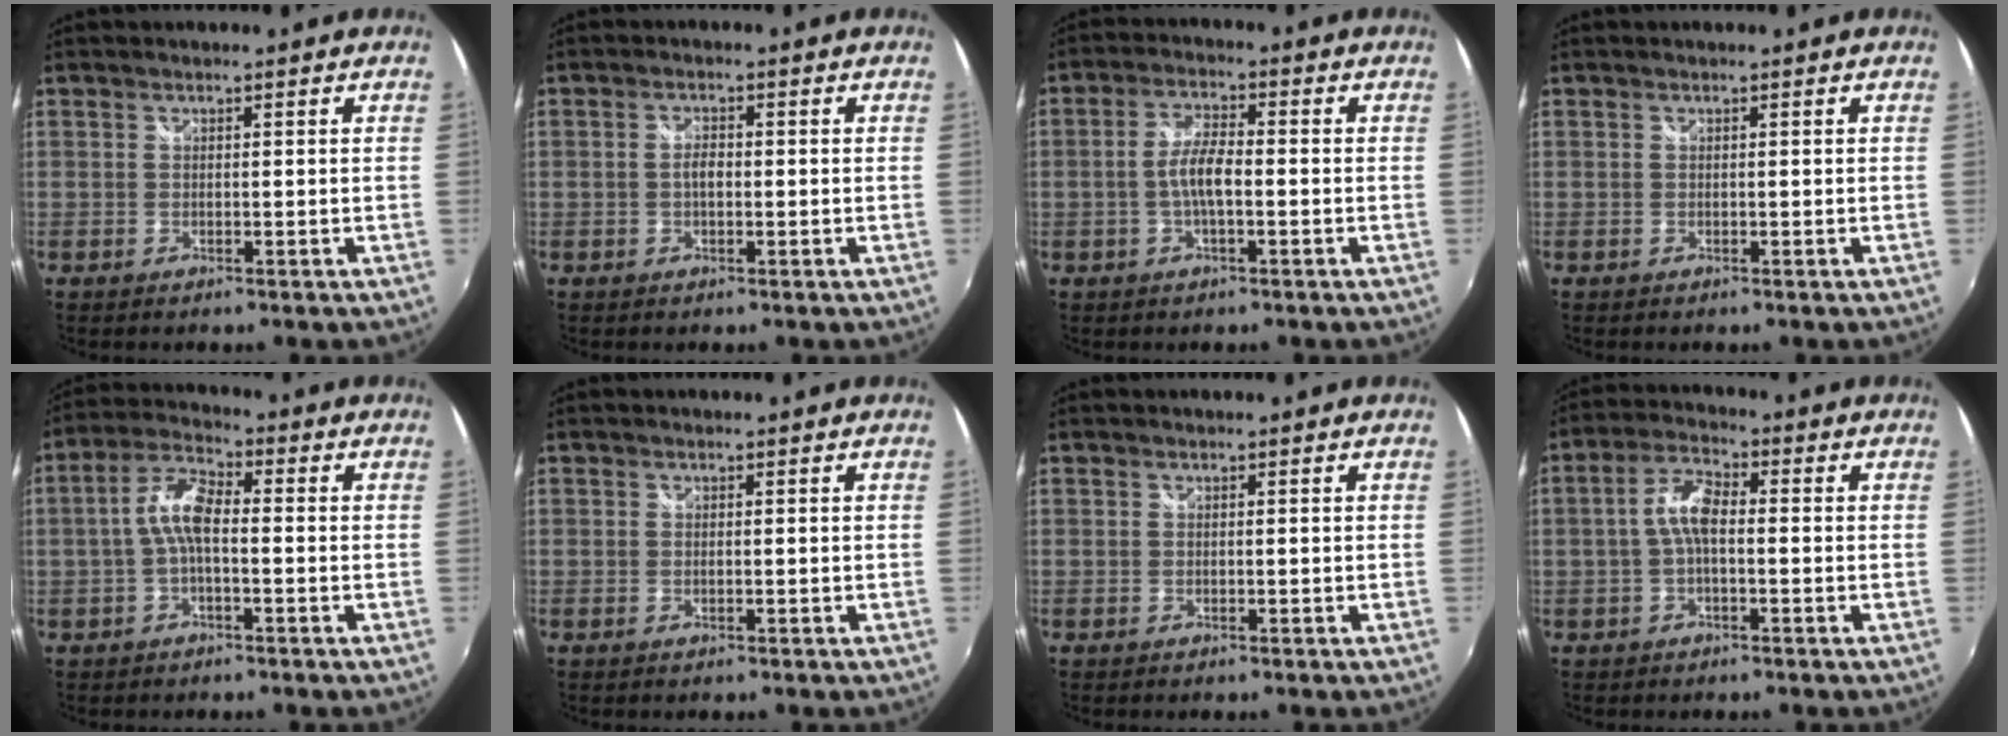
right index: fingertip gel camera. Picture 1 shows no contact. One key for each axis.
{"total": 2.0, "fx": -0.3, "fy": 1.0, "fz": 1.7, "tx": -0.032, "ty": 0.004, "tz": -0.007}
{"total": 5.1, "fx": -1.2, "fy": 1.4, "fz": 4.8, "tx": -0.097, "ty": 0.007, "tz": -0.022}
{"total": 0.0}
{"total": 6.3, "fx": -0.9, "fy": 2.3, "fz": 5.8, "tx": -0.125, "ty": 0.019, "tz": -0.022}
{"total": 0.0}
{"total": 0.0}
{"total": 5.4, "fx": -0.6, "fy": 2.1, "fz": 4.9, "tx": -0.104, "ty": 0.017, "tz": -0.014}